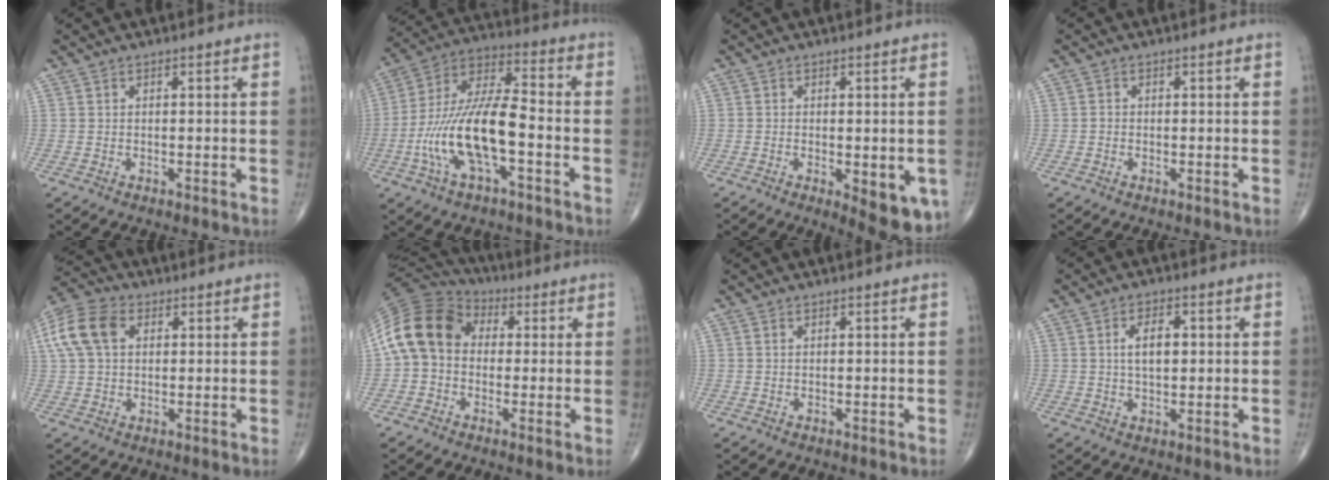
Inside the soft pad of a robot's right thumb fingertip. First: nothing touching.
{"total": 17.7, "force": [-4.9, 6.6, 15.6], "torque": [-0.312, 0.042, -0.092]}
{"total": 9.2, "force": [-3.0, 3.5, 8.0], "torque": [-0.087, -0.011, -0.032]}
{"total": 0.7, "force": [-0.2, 0.6, 0.3], "torque": [-0.004, 0.002, -0.007]}
{"total": 12.0, "force": [3.3, 8.4, 8.0], "torque": [-0.174, 0.021, 0.059]}
{"total": 13.6, "force": [0.8, 10.6, 8.4], "torque": [-0.157, 0.040, 0.003]}
{"total": 0.0}
{"total": 5.3, "force": [0.9, 2.8, 4.4], "torque": [-0.069, 0.001, 0.012]}